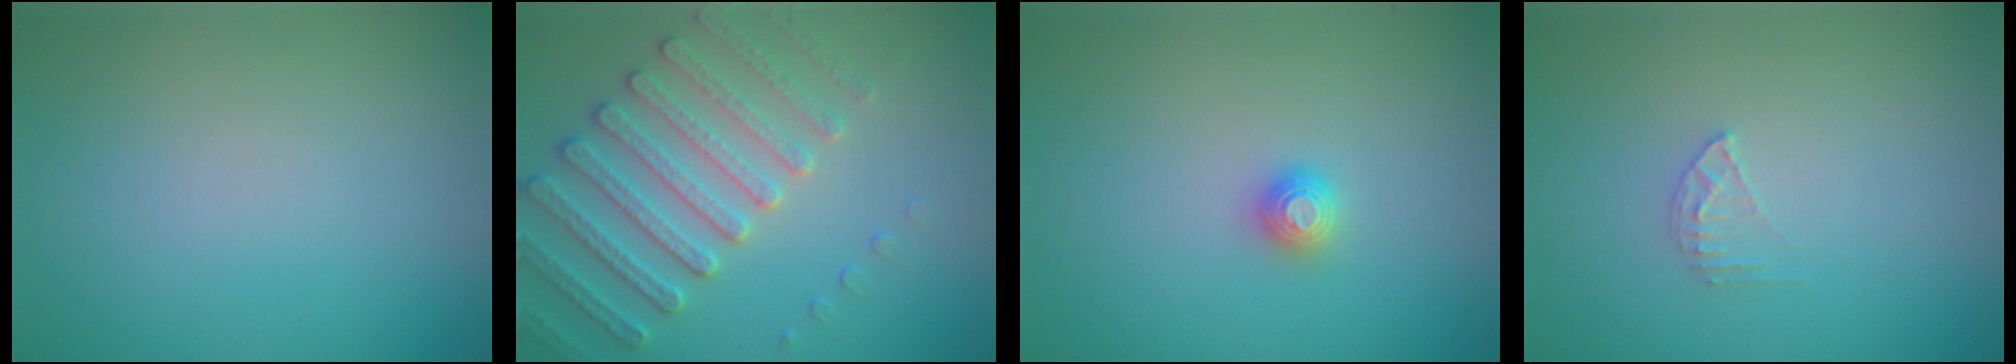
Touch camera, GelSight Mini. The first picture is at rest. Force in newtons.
{"total": 4.6, "press": 4.5, "slide": 0.7}
{"total": 1.2, "press": 1.2, "slide": 0.1}
{"total": 1.3, "press": 1.3, "slide": 0.1}